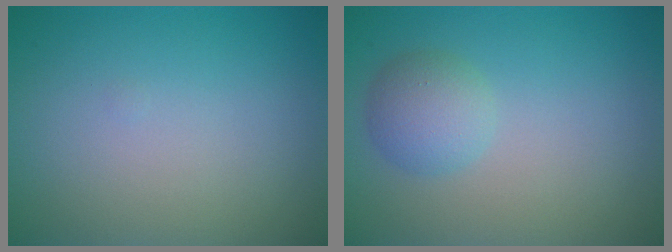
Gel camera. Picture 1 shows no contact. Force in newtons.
{"total": 2.6, "press": 2.6, "slide": 0.1}